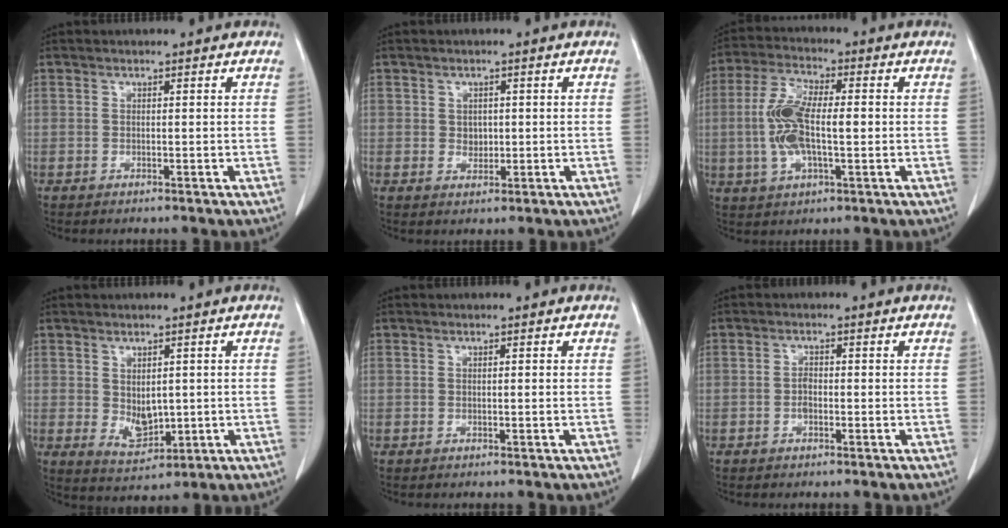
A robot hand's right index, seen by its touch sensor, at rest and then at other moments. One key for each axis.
{"total": 1.9, "fx": 0.1, "fy": 1.7, "fz": 1.0, "tx": -0.013, "ty": 0.000, "tz": 0.006}
{"total": 10.2, "fx": -0.3, "fy": 3.5, "fz": 9.6, "tx": -0.209, "ty": 0.012, "tz": -0.004}
{"total": 4.9, "fx": 0.2, "fy": 3.1, "fz": 3.8, "tx": -0.068, "ty": -0.009, "tz": 0.021}
{"total": 0.0}
{"total": 1.5, "fx": -0.4, "fy": 0.8, "fz": 1.2, "tx": -0.021, "ty": 0.003, "tz": -0.008}